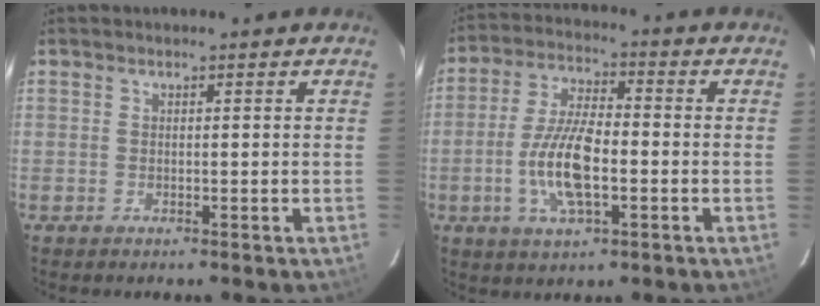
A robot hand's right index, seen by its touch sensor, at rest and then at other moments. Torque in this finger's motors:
{"motor_torque": [1.82, -0.32, 0.93, 0.13]}